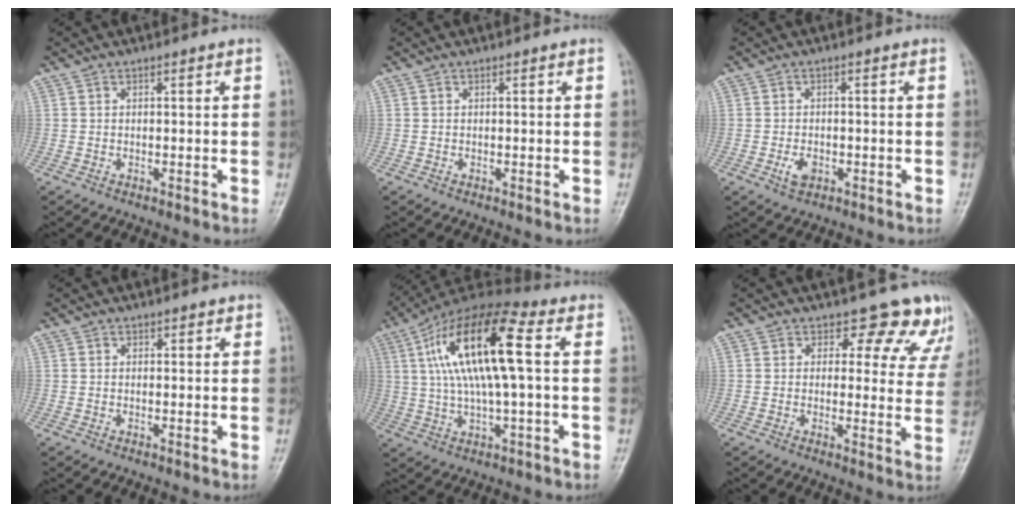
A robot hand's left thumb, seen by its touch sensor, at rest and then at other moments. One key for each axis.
{"total": 0.0}
{"total": 3.2, "fx": -1.2, "fy": 2.0, "fz": 2.1, "tx": -0.036, "ty": 0.005, "tz": -0.019}
{"total": 0.8, "fx": 0.5, "fy": 0.5, "fz": 0.4, "tx": 0.003, "ty": -0.001, "tz": 0.003}
{"total": 18.2, "fx": 3.4, "fy": 5.5, "fz": 17.0, "tx": -0.323, "ty": 0.026, "tz": 0.055}
{"total": 10.4, "fx": 8.6, "fy": 5.5, "fz": 2.2, "tx": 0.033, "ty": -0.045, "tz": 0.067}